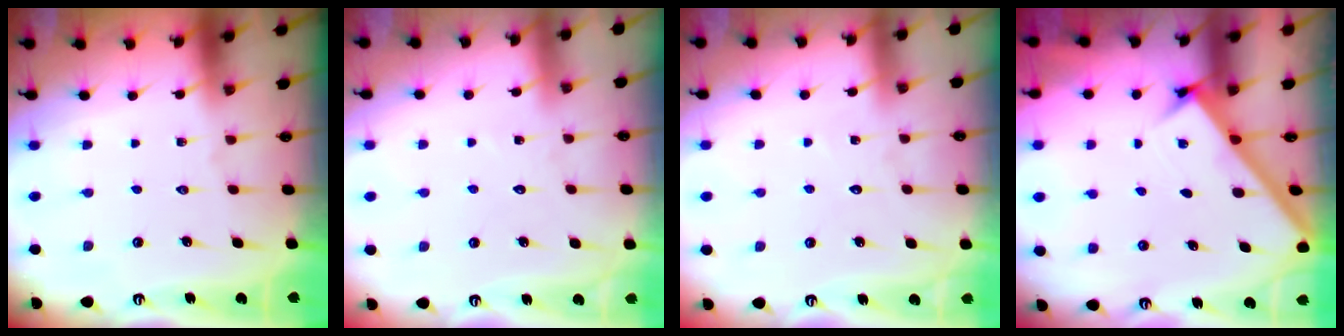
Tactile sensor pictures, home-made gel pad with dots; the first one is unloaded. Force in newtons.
{"total": 5.1, "press": 5.1, "slide": 0.4}
{"total": 3.4, "press": 3.4, "slide": 0.4}
{"total": 2.6, "press": 2.6, "slide": 0.3}